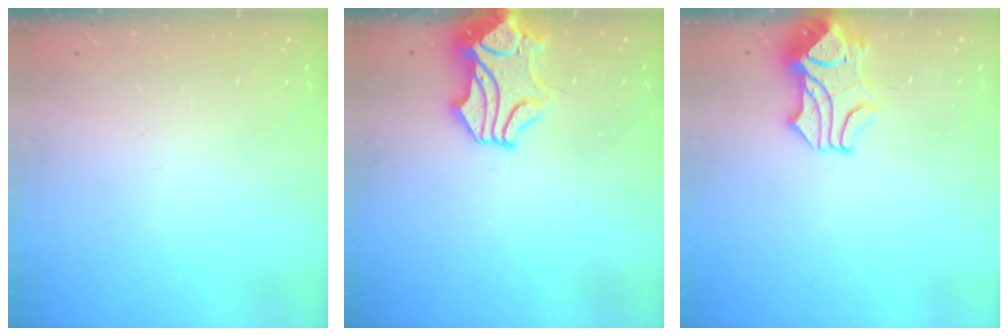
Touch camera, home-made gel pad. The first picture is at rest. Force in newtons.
{"total": 2.2, "press": 1.7, "slide": 1.4}
{"total": 2.1, "press": 1.9, "slide": 1.0}